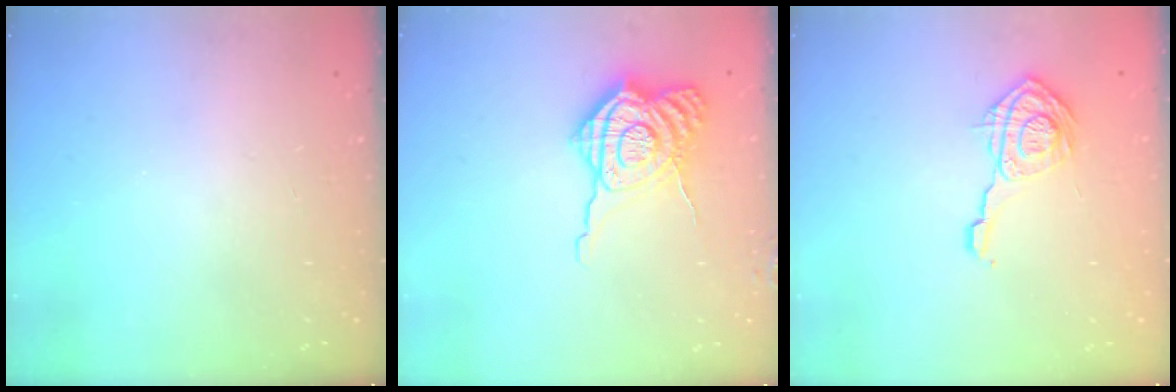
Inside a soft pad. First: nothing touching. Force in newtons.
{"total": 13.4, "press": 13.4, "slide": 1.2}
{"total": 13.1, "press": 13.1, "slide": 0.3}